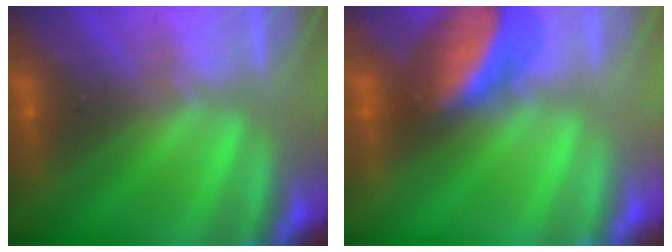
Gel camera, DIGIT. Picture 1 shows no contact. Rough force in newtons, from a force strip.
{"total": 2.5}